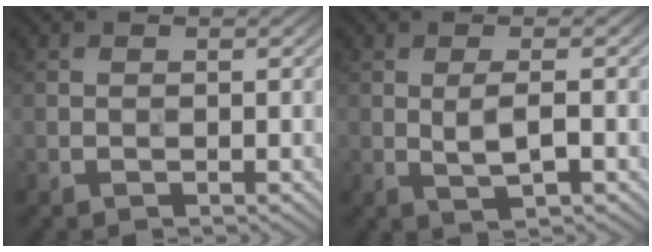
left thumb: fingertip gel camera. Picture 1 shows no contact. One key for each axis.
{"total": 2.7, "fx": 0.0, "fy": 0.5, "fz": 2.6, "tx": -0.055, "ty": 0.005, "tz": 0.001}